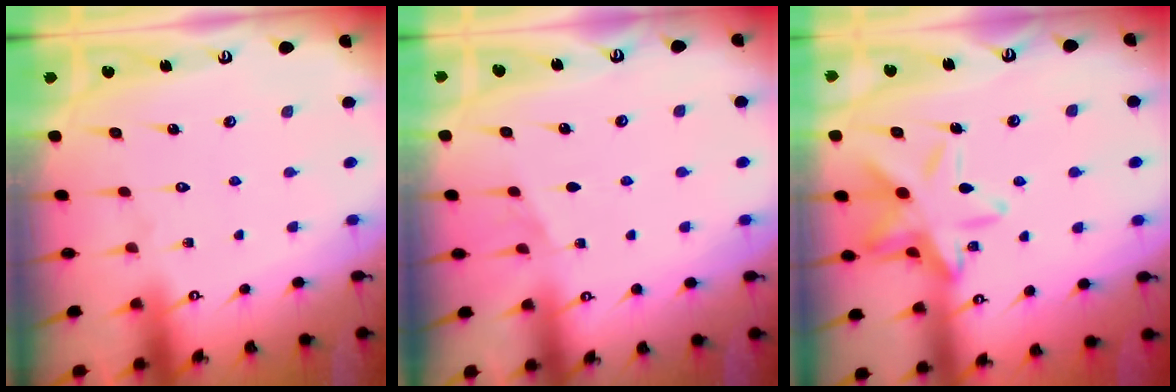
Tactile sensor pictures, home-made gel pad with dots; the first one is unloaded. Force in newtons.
{"total": 0.7, "press": 0.7, "slide": 0.1}
{"total": 15.3, "press": 15.3, "slide": 1.0}